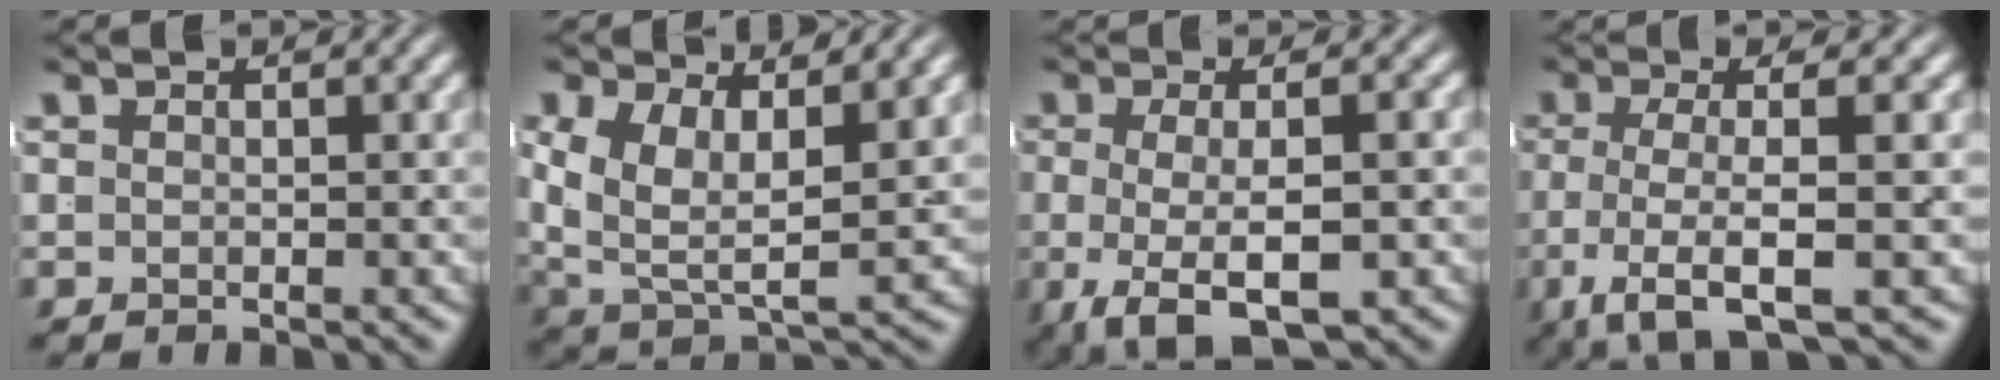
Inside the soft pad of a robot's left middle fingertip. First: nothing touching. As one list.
[{"total": 6.4, "force": [0.9, 4.4, 4.6], "torque": [-0.113, -0.033, 0.033]}, {"total": 7.2, "force": [-3.5, 2.4, 5.7], "torque": [-0.111, -0.032, -0.033]}, {"total": 6.6, "force": [-2.9, 2.5, 5.4], "torque": [-0.126, -0.034, -0.029]}]